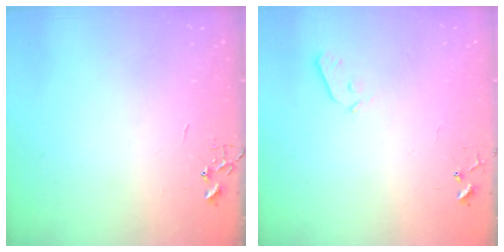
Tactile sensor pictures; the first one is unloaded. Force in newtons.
{"total": 3.6, "press": 3.6, "slide": 0.6}